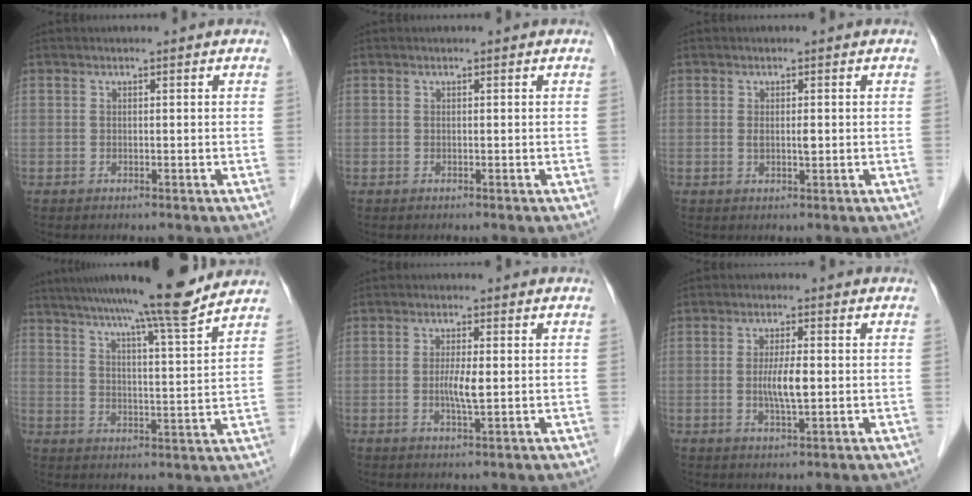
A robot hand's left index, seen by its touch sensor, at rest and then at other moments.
{"total": 0.0}
{"total": 1.6, "force": [0.1, 0.4, 1.6], "torque": [-0.031, -0.001, 0.002]}
{"total": 15.0, "force": [12.8, -0.8, 7.8], "torque": [-0.126, 0.002, 0.181]}
{"total": 3.2, "force": [-0.2, 0.2, 3.2], "torque": [-0.067, -0.005, -0.003]}
{"total": 4.3, "force": [-0.2, 0.5, 4.3], "torque": [-0.086, -0.006, -0.004]}